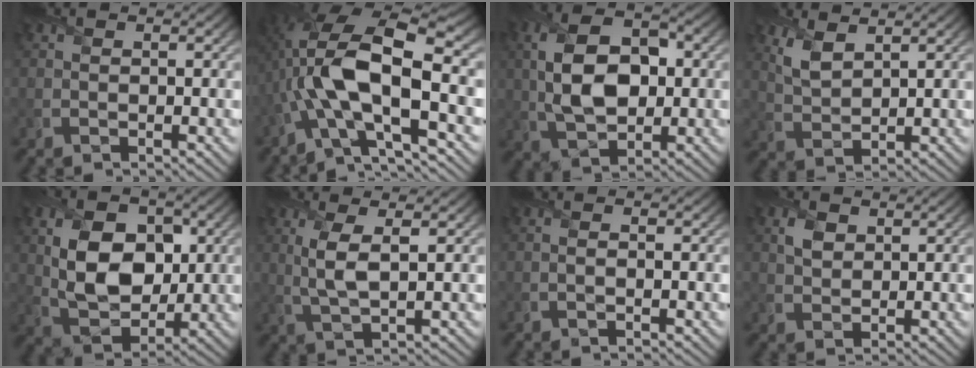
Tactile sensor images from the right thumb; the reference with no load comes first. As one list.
[{"total": 14.6, "force": [-1.8, 5.7, 13.3], "torque": [-0.283, 0.009, -0.043]}, {"total": 10.3, "force": [0.6, 6.4, 8.1], "torque": [-0.178, 0.007, 0.003]}, {"total": 4.1, "force": [2.6, 1.9, 2.6], "torque": [-0.072, -0.002, 0.058]}, {"total": 10.6, "force": [1.6, 7.1, 7.7], "torque": [-0.161, -0.002, 0.027]}, {"total": 4.5, "force": [1.0, 1.3, 4.2], "torque": [-0.099, 0.001, 0.024]}, {"total": 0.7, "force": [-0.2, 0.0, 0.6], "torque": [-0.014, 0.001, -0.004]}, {"total": 2.7, "force": [1.2, 1.9, 1.5], "torque": [-0.038, 0.002, 0.023]}]